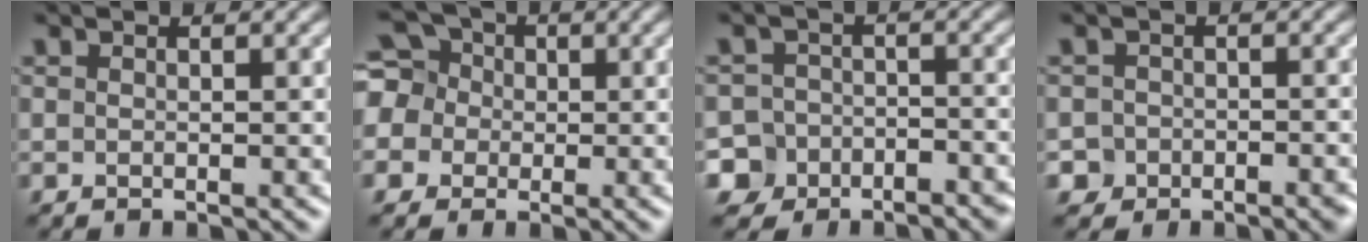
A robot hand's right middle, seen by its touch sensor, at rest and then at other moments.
{"total": 8.0, "force": [0.0, 7.3, 3.1], "torque": [-0.080, 0.035, -0.044]}
{"total": 8.2, "force": [-5.8, 5.7, 1.0], "torque": [-0.003, -0.015, -0.104]}
{"total": 3.3, "force": [-2.3, 2.4, 0.2], "torque": [0.019, 0.007, -0.034]}